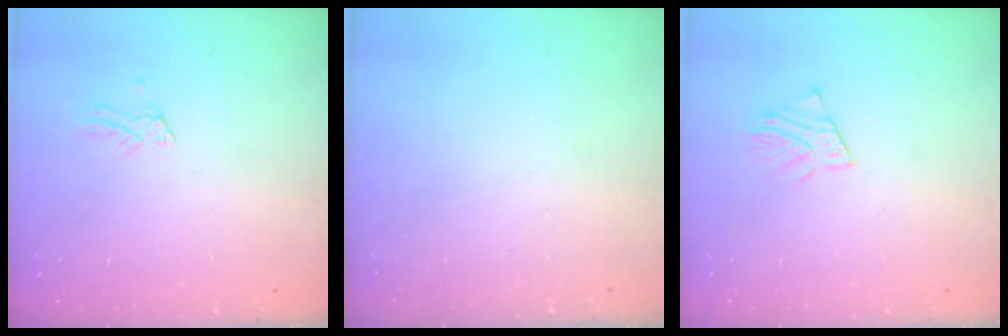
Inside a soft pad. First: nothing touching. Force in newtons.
{"total": 0.0}
{"total": 2.4, "press": 2.4, "slide": 0.2}